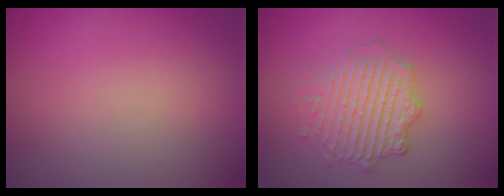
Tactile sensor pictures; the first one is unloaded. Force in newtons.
{"total": 3.6, "press": 3.3, "slide": 1.6}